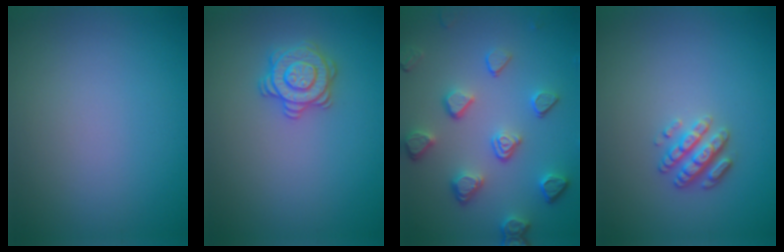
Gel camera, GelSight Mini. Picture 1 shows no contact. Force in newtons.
{"total": 2.9, "press": 2.9, "slide": 0.1}
{"total": 4.9, "press": 3.7, "slide": 3.3}
{"total": 2.8, "press": 2.5, "slide": 1.0}